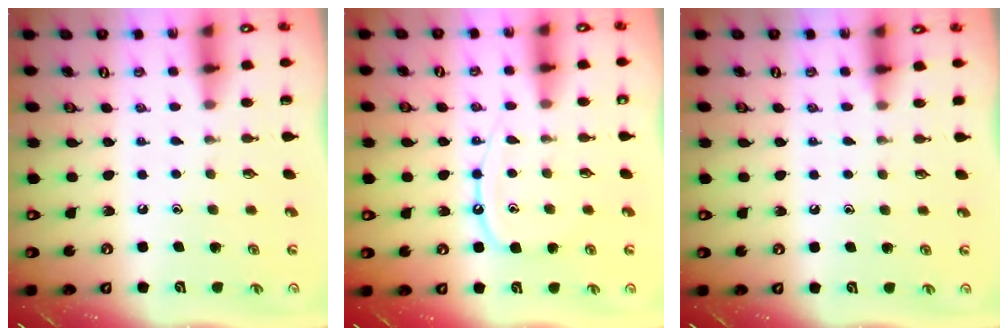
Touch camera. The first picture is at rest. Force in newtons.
{"total": 9.3, "press": 9.2, "slide": 1.0}
{"total": 4.0, "press": 4.0, "slide": 0.4}